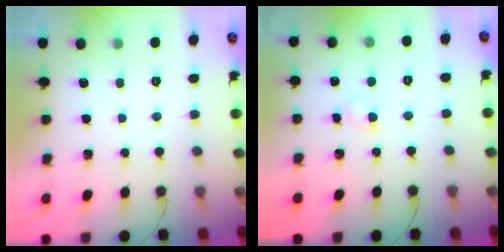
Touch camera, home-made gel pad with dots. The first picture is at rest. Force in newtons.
{"total": 2.2, "press": 1.9, "slide": 1.1}